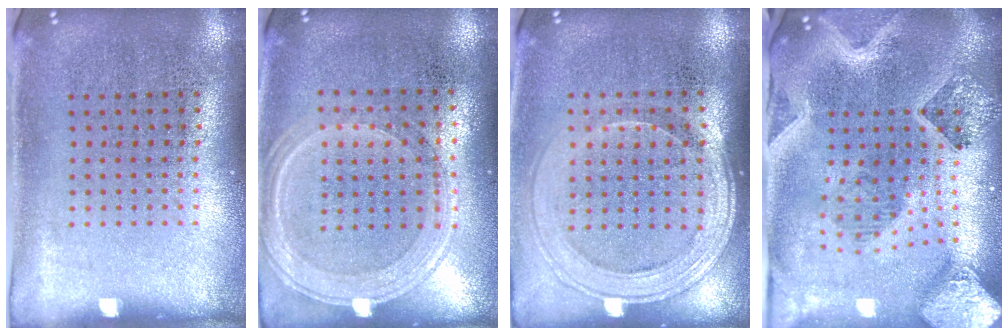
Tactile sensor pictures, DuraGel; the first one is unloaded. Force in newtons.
{"total": 1.3, "press": 1.2, "slide": 0.5}
{"total": 1.6, "press": 1.4, "slide": 0.7}
{"total": 4.2, "press": 3.2, "slide": 2.6}